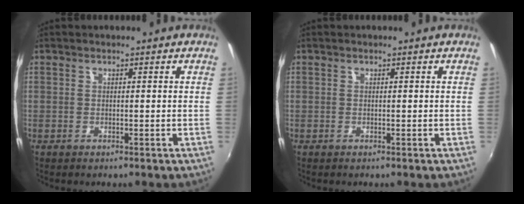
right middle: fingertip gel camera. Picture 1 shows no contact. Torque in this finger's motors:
{"motor_torque": [-0.01, 0.00, 0.00, 0.00]}